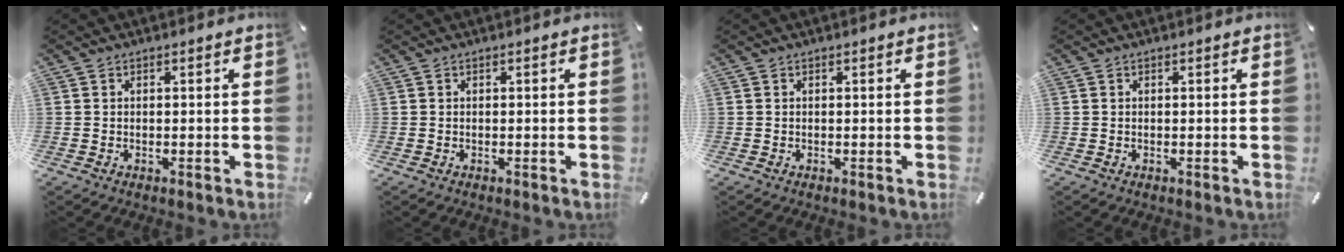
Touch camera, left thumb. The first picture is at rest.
{"total": 0.0}
{"total": 0.0}
{"total": 0.0}